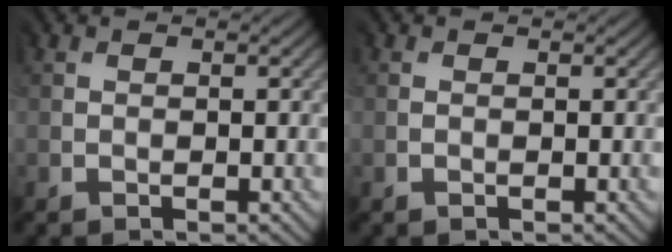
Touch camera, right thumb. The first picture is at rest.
{"total": 0.0}